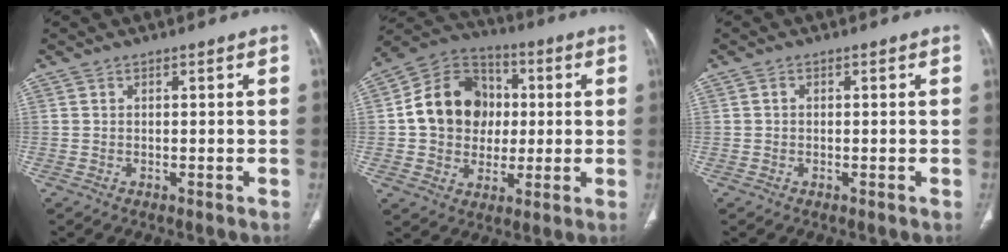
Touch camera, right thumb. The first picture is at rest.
{"total": 16.1, "force": [1.2, 13.4, 8.8], "torque": [-0.117, 0.023, 0.017]}
{"total": 0.6, "force": [0.0, 0.5, 0.3], "torque": [-0.004, 0.002, -0.002]}